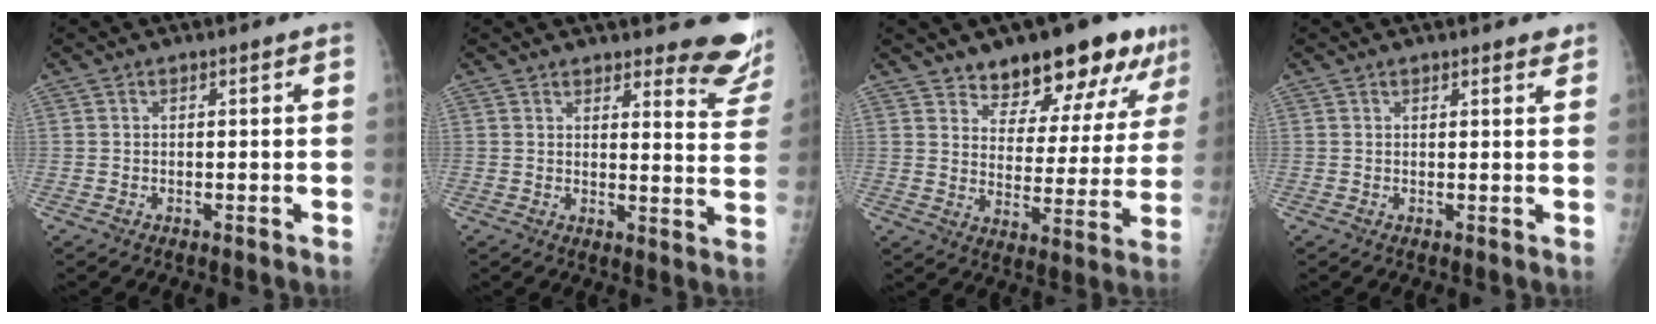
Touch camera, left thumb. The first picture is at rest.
{"total": 10.3, "force": [9.2, 2.7, 3.6], "torque": [-0.005, -0.080, 0.088]}
{"total": 16.0, "force": [11.8, 6.5, 8.5], "torque": [-0.067, -0.070, 0.165]}
{"total": 1.7, "force": [1.4, 0.6, 0.8], "torque": [0.001, -0.007, 0.014]}